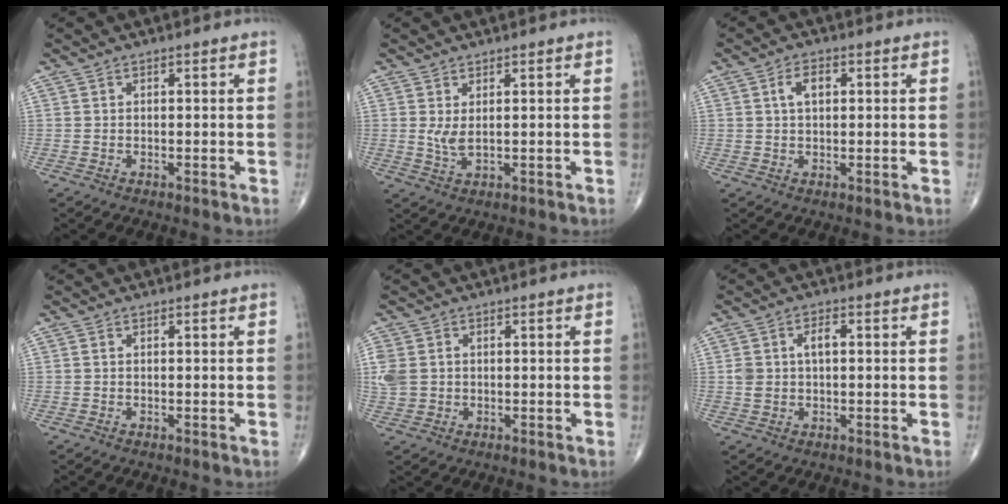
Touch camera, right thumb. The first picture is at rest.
{"total": 2.7, "force": [0.6, 0.9, 2.4], "torque": [-0.049, -0.008, 0.019]}
{"total": 3.9, "force": [1.0, 2.2, 3.0], "torque": [-0.054, 0.005, 0.017]}
{"total": 0.0}
{"total": 6.8, "force": [0.5, 5.6, 3.7], "torque": [-0.100, 0.006, 0.015]}
{"total": 4.8, "force": [0.6, 2.8, 3.8], "torque": [-0.079, 0.013, 0.012]}